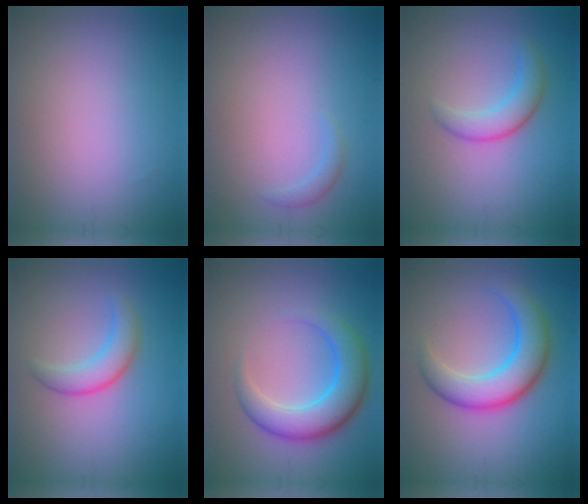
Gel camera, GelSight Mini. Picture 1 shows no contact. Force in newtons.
{"total": 0.9, "press": 0.9, "slide": 0.0}
{"total": 2.9, "press": 2.9, "slide": 0.1}
{"total": 2.7, "press": 2.7, "slide": 0.1}
{"total": 5.6, "press": 5.6, "slide": 0.1}
{"total": 5.7, "press": 5.7, "slide": 0.3}